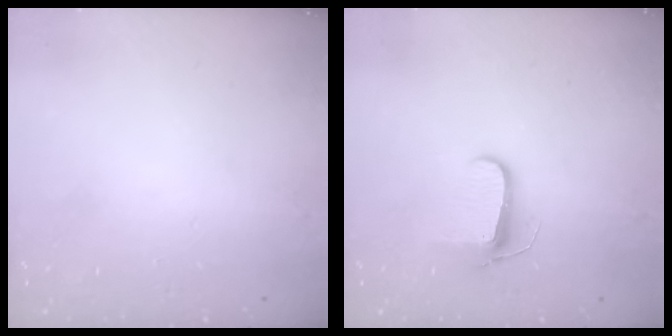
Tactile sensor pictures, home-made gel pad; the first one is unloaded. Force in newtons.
{"total": 7.8, "press": 7.7, "slide": 1.1}